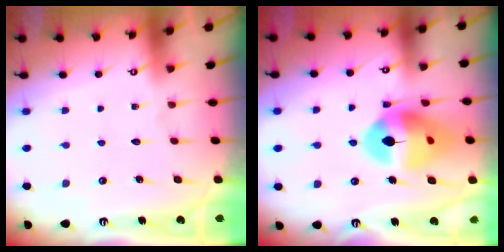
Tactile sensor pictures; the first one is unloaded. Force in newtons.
{"total": 14.5, "press": 14.4, "slide": 1.5}